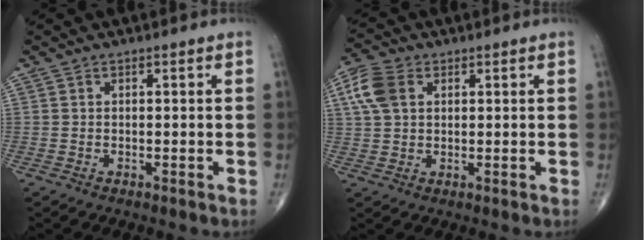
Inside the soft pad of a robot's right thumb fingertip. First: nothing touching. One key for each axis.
{"total": 7.4, "fx": 2.3, "fy": 5.1, "fz": 4.9, "tx": -0.109, "ty": 0.011, "tz": 0.043}